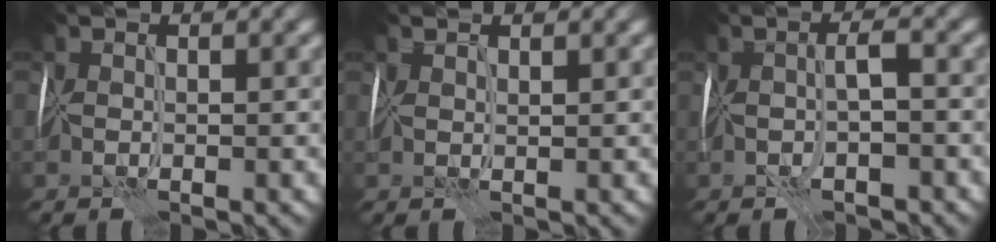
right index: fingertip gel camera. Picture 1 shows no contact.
{"total": 0.9, "force": [0.9, -0.4, 0.0], "torque": [0.001, 0.002, 0.016]}
{"total": 2.2, "force": [-0.3, 0.7, 2.1], "torque": [-0.034, 0.006, -0.004]}